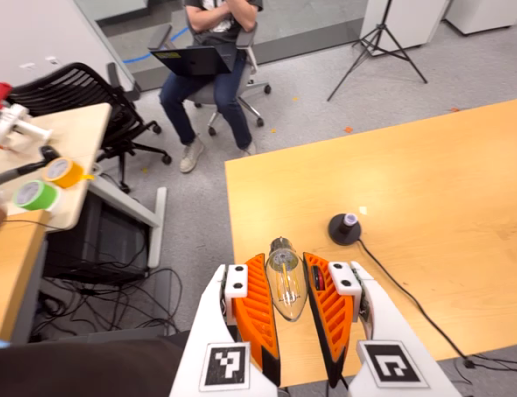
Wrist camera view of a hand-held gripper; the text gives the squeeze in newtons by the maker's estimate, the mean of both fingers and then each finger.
{"total": 13.9, "left": 15.6, "right": 12.3}